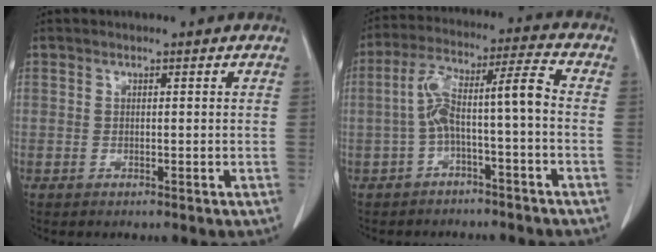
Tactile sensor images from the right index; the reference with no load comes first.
{"total": 8.6, "force": [-1.8, 0.6, 8.4], "torque": [-0.155, 0.045, -0.035]}